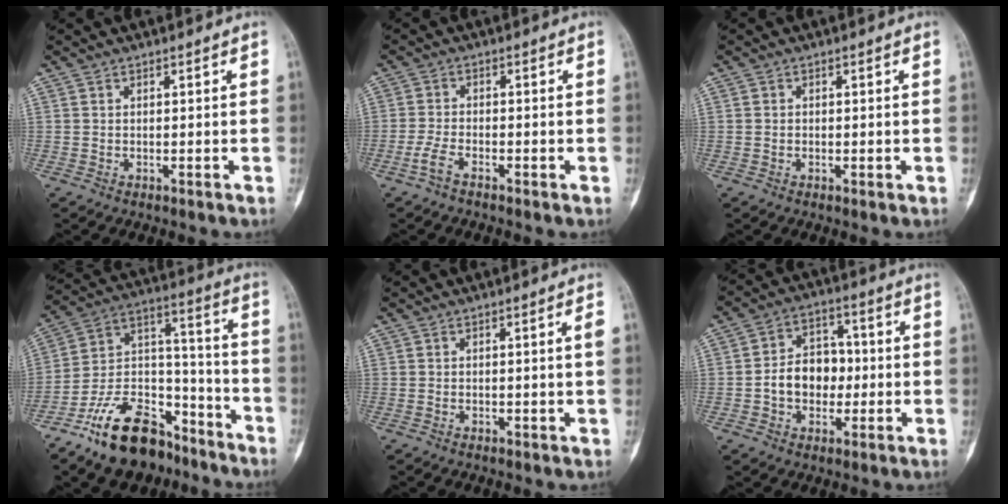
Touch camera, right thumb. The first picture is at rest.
{"total": 3.1, "force": [-2.0, 1.2, 2.1], "torque": [-0.050, 0.007, -0.045]}
{"total": 0.8, "force": [0.0, 0.7, 0.4], "torque": [-0.004, 0.001, -0.002]}
{"total": 20.0, "force": [-13.7, 10.5, 10.1], "torque": [-0.147, 0.105, -0.234]}
{"total": 1.7, "force": [0.1, -0.1, 1.7], "torque": [-0.028, 0.001, 0.002]}
{"total": 9.9, "force": [-1.1, 7.6, 6.3], "torque": [-0.068, 0.028, -0.024]}